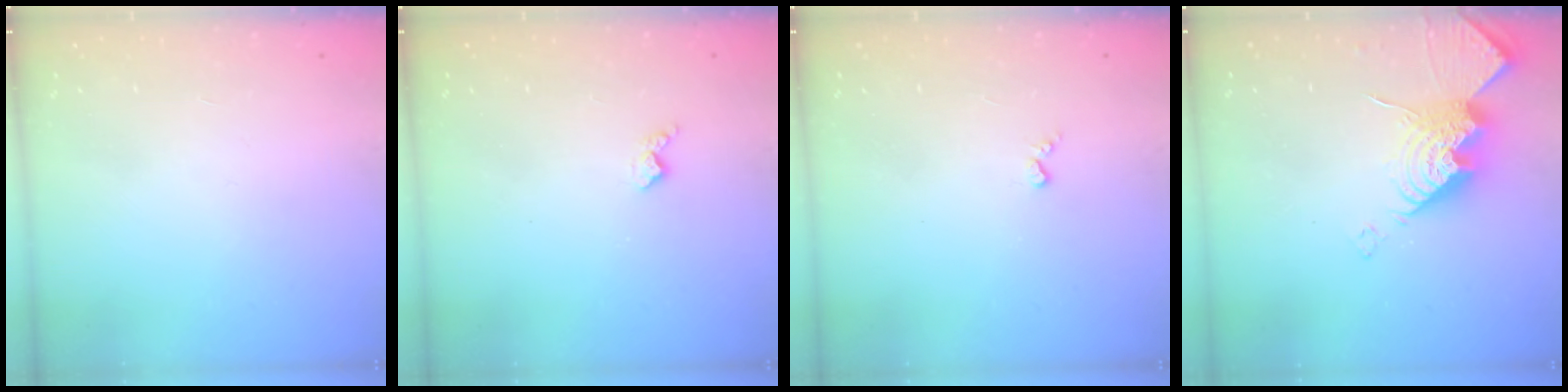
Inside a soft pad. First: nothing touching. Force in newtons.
{"total": 2.9, "press": 2.9, "slide": 0.5}
{"total": 2.4, "press": 2.4, "slide": 0.4}
{"total": 14.5, "press": 14.4, "slide": 1.2}